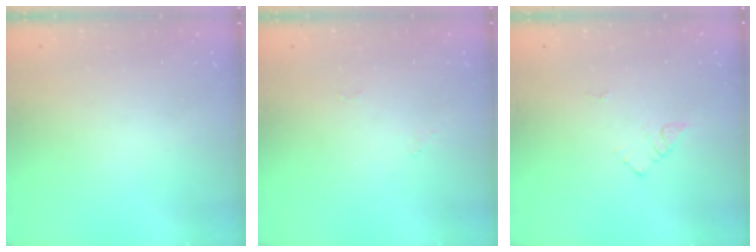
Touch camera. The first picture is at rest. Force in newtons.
{"total": 3.8, "press": 3.8, "slide": 0.4}
{"total": 3.9, "press": 3.9, "slide": 0.5}